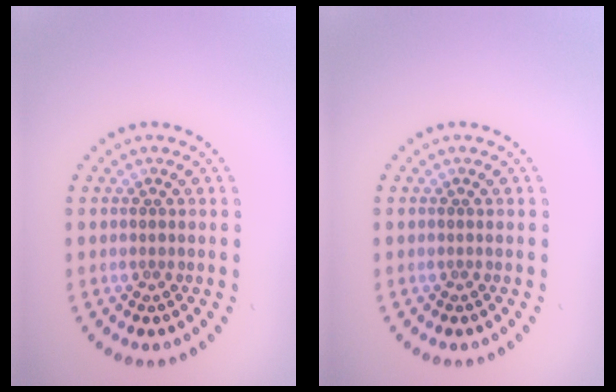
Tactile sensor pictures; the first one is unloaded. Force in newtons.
{"total": 0.0}